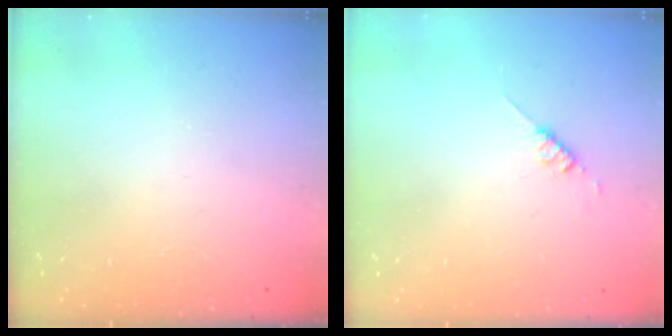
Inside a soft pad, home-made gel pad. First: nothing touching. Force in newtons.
{"total": 2.6, "press": 2.6, "slide": 0.3}